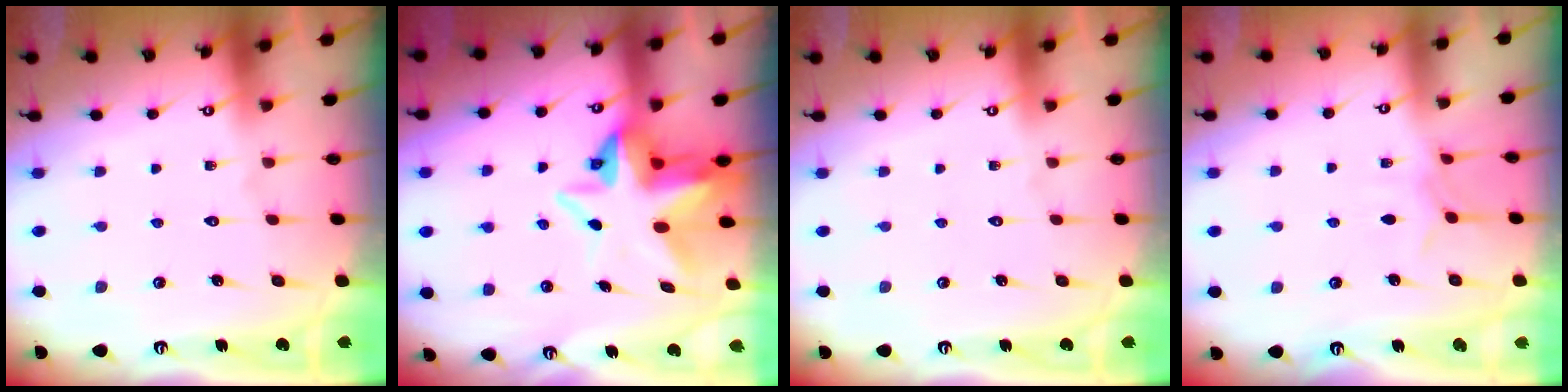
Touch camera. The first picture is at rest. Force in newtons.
{"total": 8.4, "press": 8.2, "slide": 1.9}
{"total": 0.0}
{"total": 3.5, "press": 3.5, "slide": 0.7}